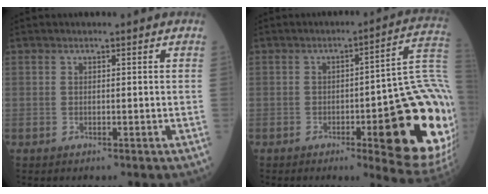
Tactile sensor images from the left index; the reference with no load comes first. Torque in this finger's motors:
{"motor_torque": [1.95, 0.18, 0.48, 0.14]}